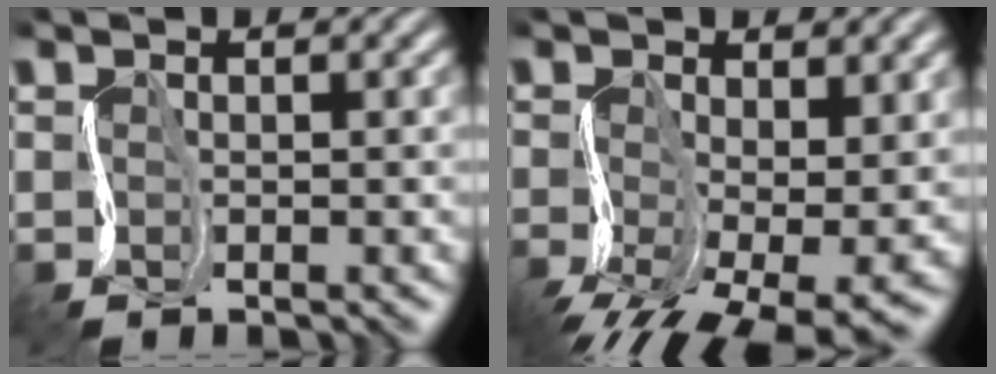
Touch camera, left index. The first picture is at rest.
{"total": 8.9, "force": [-3.0, 3.8, 7.5], "torque": [-0.133, -0.029, -0.046]}